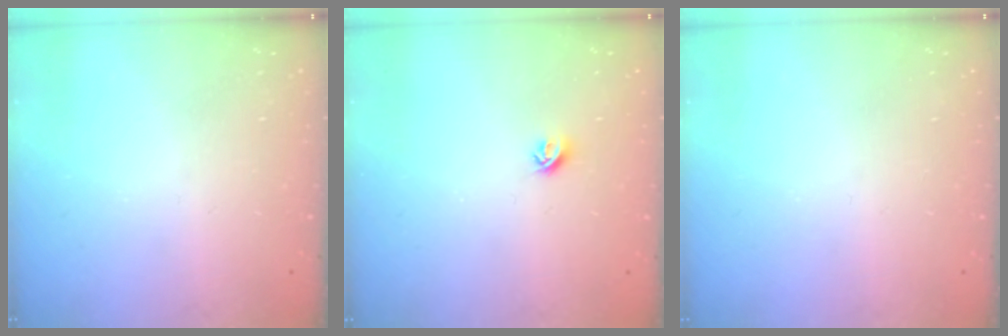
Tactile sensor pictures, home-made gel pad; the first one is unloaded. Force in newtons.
{"total": 5.3, "press": 5.2, "slide": 0.7}
{"total": 0.0}